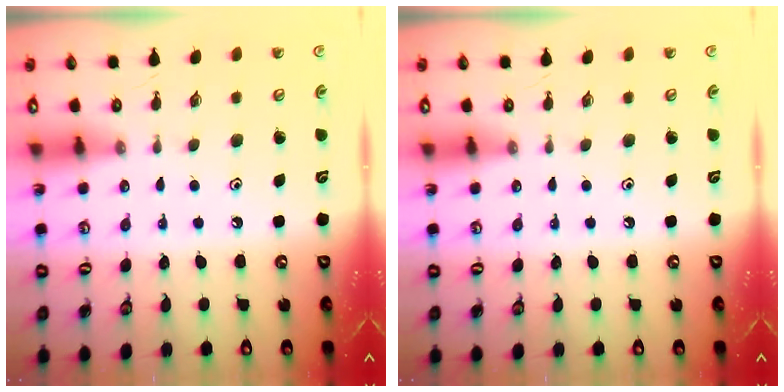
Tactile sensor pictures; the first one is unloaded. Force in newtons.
{"total": 0.0}